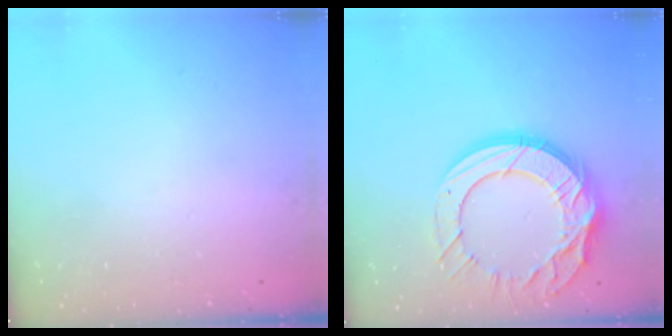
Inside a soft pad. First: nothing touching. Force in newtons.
{"total": 20.4, "press": 20.3, "slide": 2.0}